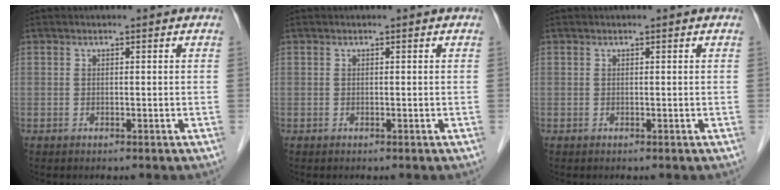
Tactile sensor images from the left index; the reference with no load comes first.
{"total": 0.0}
{"total": 0.0}